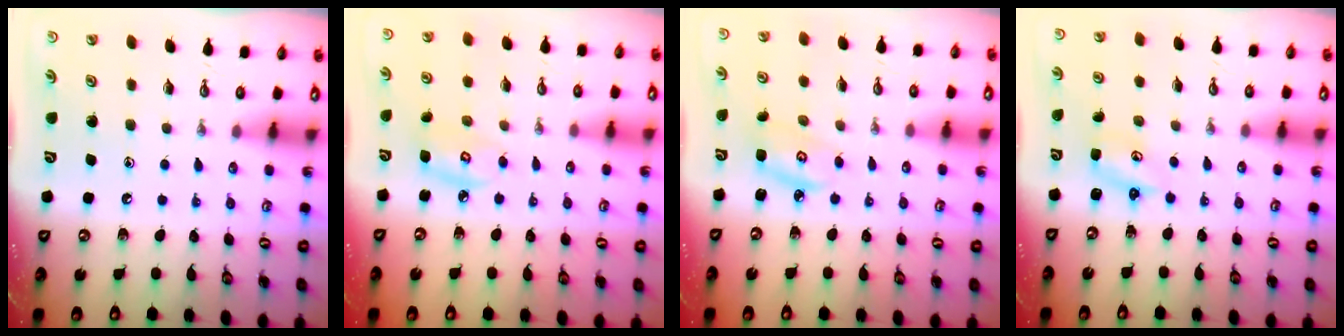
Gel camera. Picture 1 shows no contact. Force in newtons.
{"total": 4.9, "press": 4.9, "slide": 0.3}
{"total": 3.9, "press": 3.9, "slide": 0.3}
{"total": 2.7, "press": 2.7, "slide": 0.3}